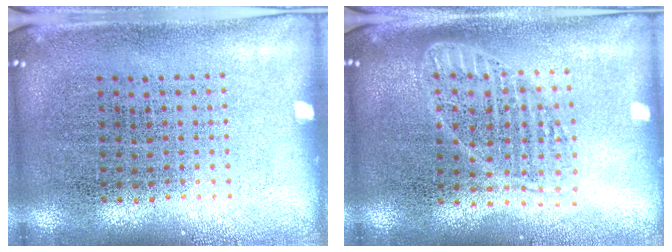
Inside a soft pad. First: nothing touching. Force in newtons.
{"total": 1.8, "press": 1.6, "slide": 0.9}